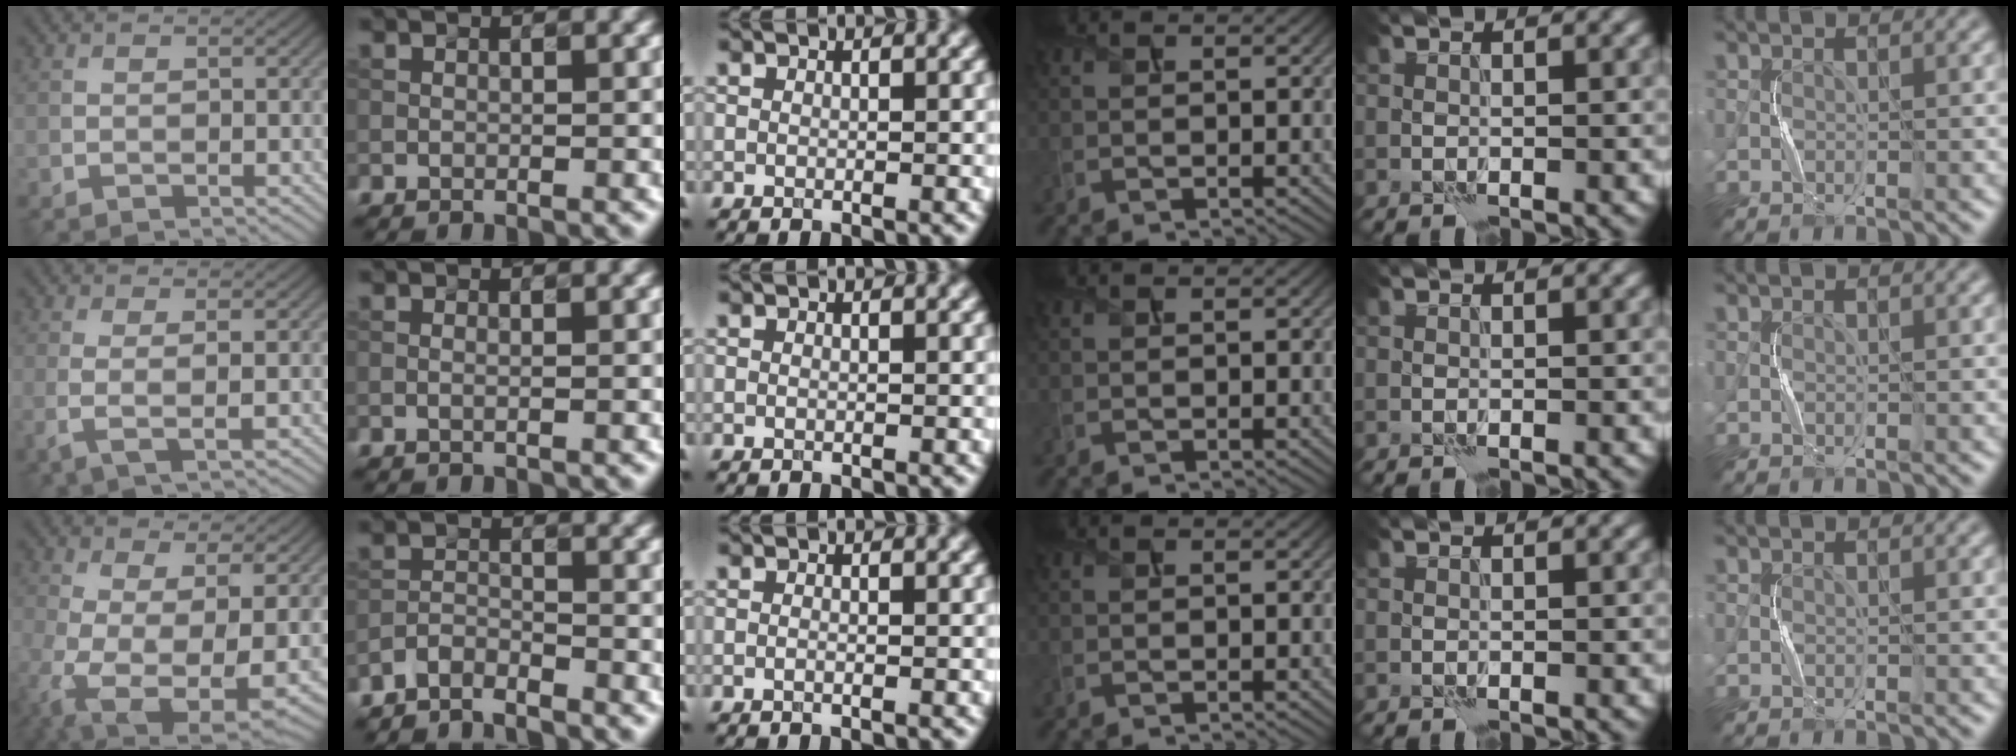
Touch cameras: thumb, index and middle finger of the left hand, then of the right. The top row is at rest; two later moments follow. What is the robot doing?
{"motion": "squeeze", "object": "sponge"}